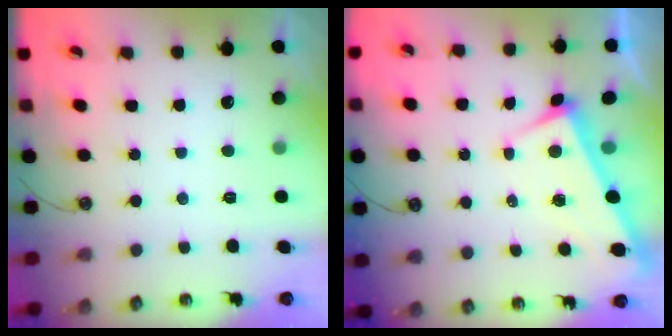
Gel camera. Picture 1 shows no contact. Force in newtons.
{"total": 3.5, "press": 3.4, "slide": 0.3}